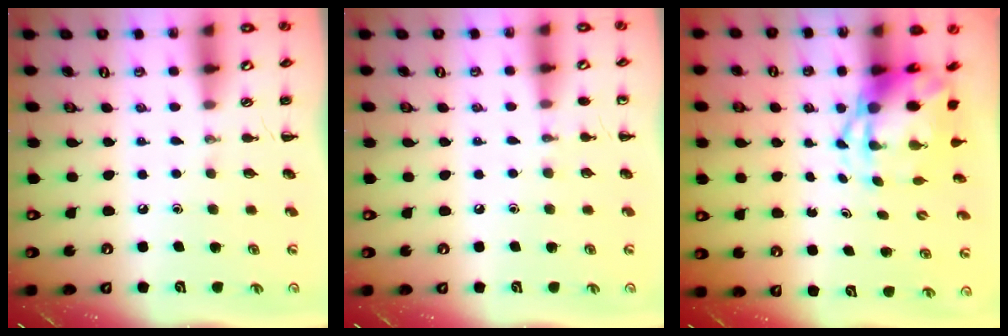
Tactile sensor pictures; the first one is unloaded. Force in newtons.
{"total": 4.3, "press": 4.1, "slide": 1.3}
{"total": 5.1, "press": 4.9, "slide": 1.3}